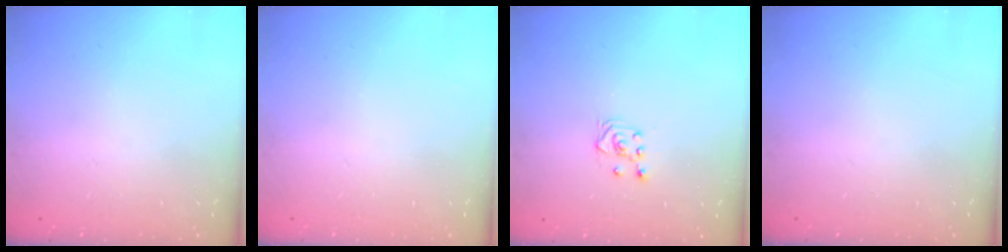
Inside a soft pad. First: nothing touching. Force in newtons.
{"total": 0.0}
{"total": 3.4, "press": 3.3, "slide": 0.8}
{"total": 0.0}